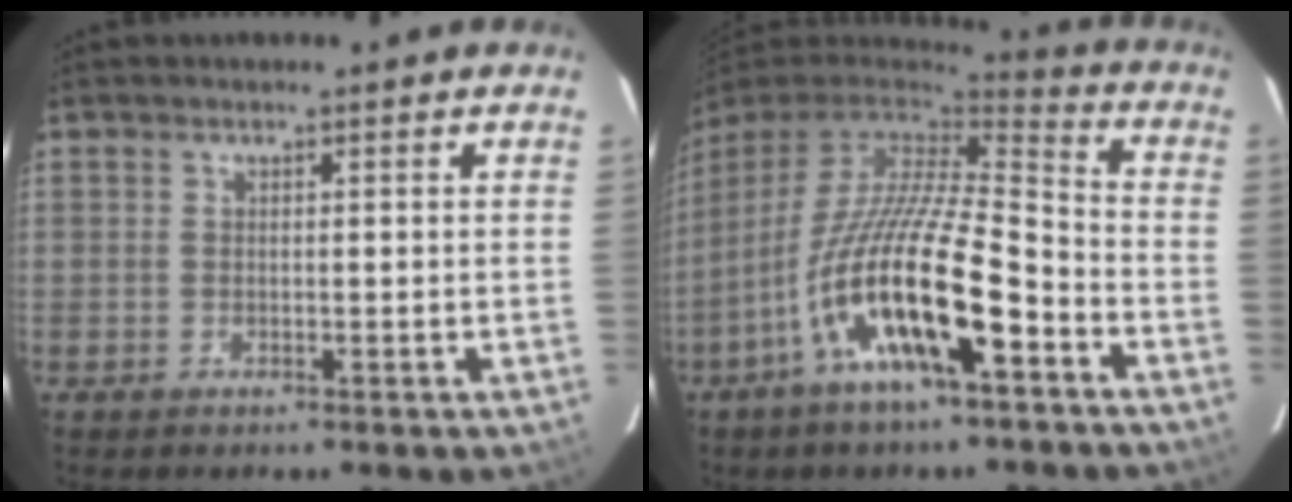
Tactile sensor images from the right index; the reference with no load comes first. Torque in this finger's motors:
{"motor_torque": [1.29, -0.85, 1.05, 0.21]}